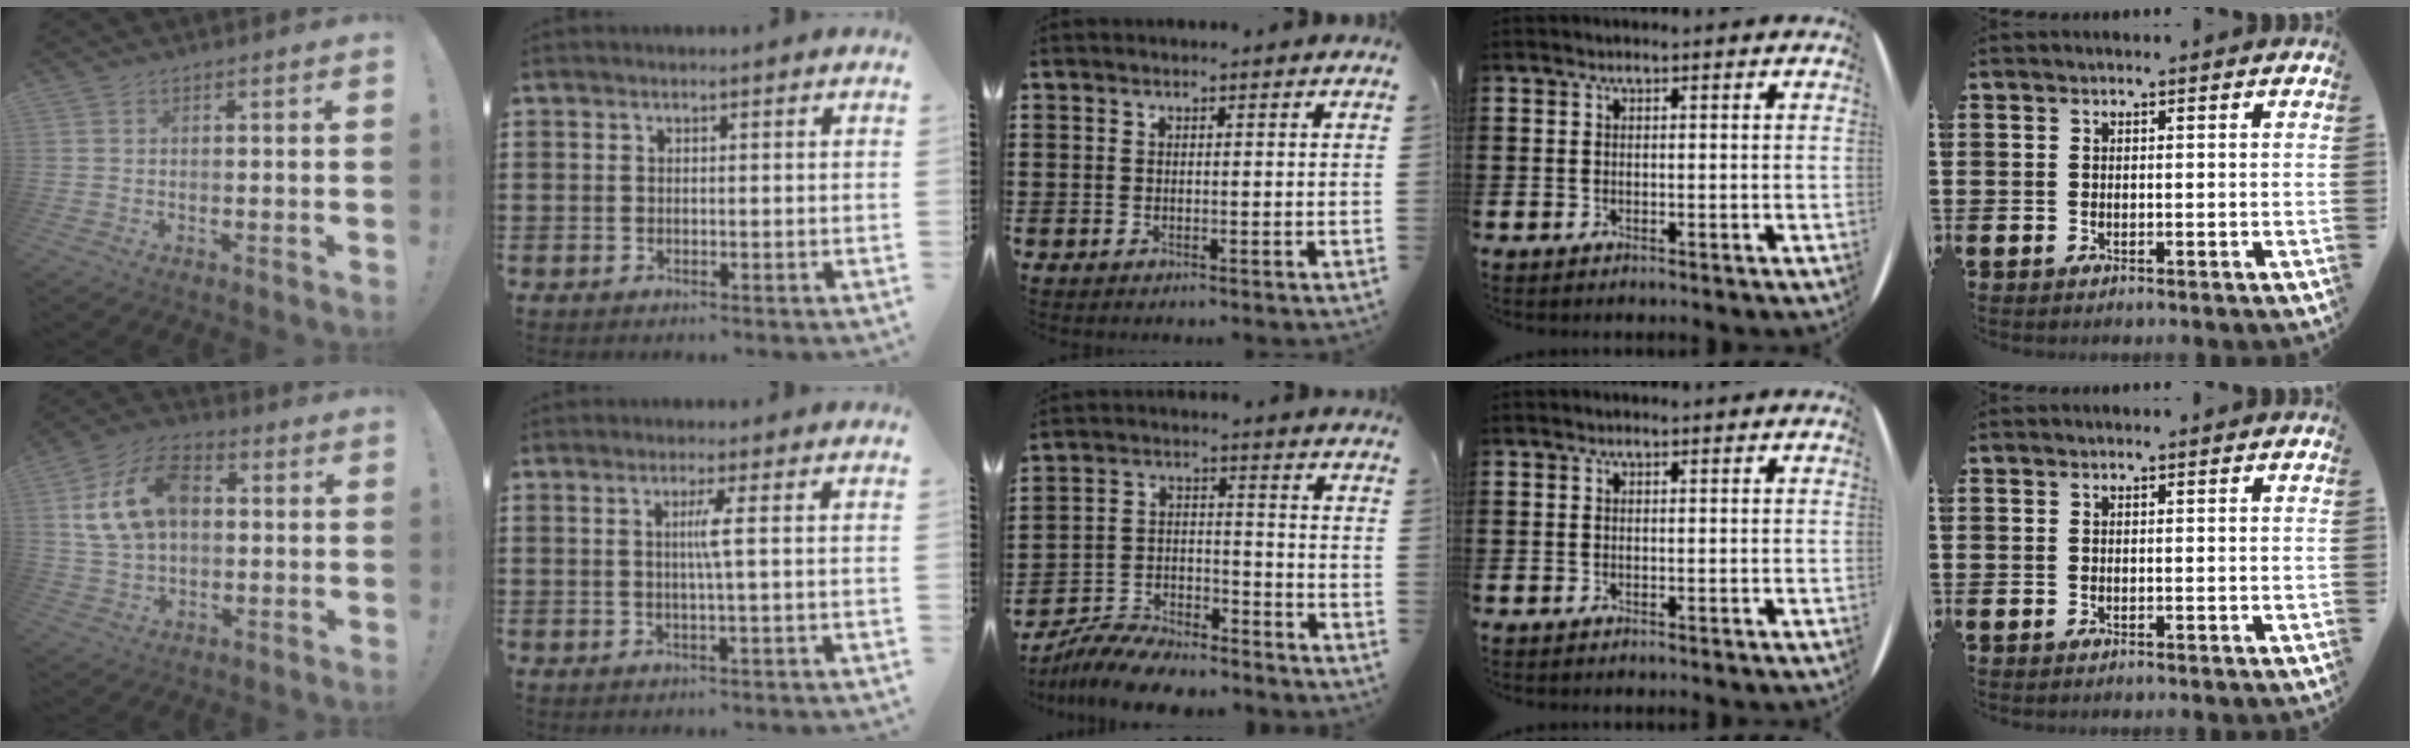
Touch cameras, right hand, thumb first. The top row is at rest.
{"thumb": {"total": 16.3, "force": [3.3, 11.3, 11.3], "torque": [-0.197, 0.006, 0.065]}, "index": {"total": 2.8, "force": [0.2, -0.6, 2.7], "torque": [-0.052, -0.006, -0.002]}, "middle": {"total": 7.6, "force": [-7.4, 1.2, 1.6], "torque": [-0.027, 0.019, -0.143]}}